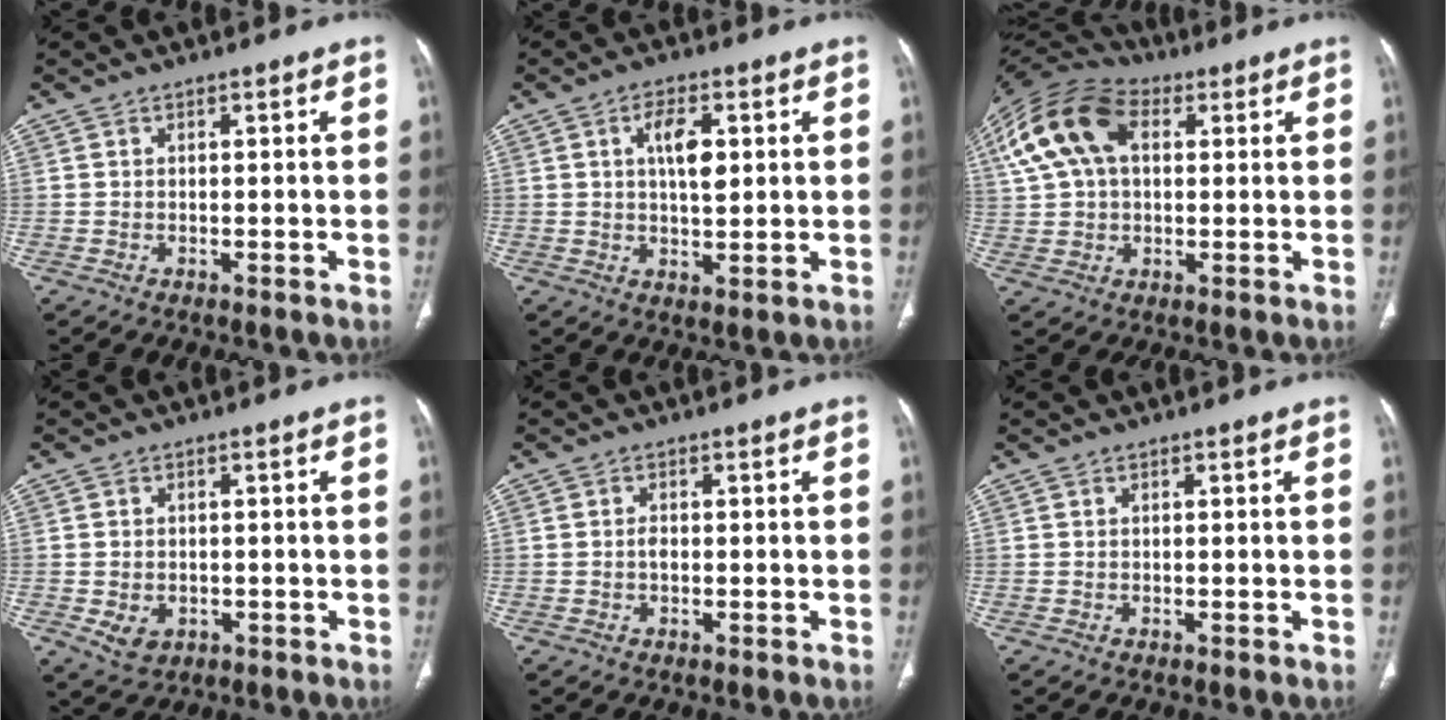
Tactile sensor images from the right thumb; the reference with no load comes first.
{"total": 6.7, "force": [1.7, 3.0, 5.8], "torque": [-0.090, -0.008, 0.028]}
{"total": 16.8, "force": [4.9, 10.7, 12.0], "torque": [-0.247, 0.028, 0.083]}
{"total": 4.4, "force": [-1.1, 3.4, 2.5], "torque": [-0.037, 0.003, -0.004]}
{"total": 2.3, "force": [-0.6, 1.4, 1.7], "torque": [-0.027, 0.007, -0.014]}
{"total": 0.0}